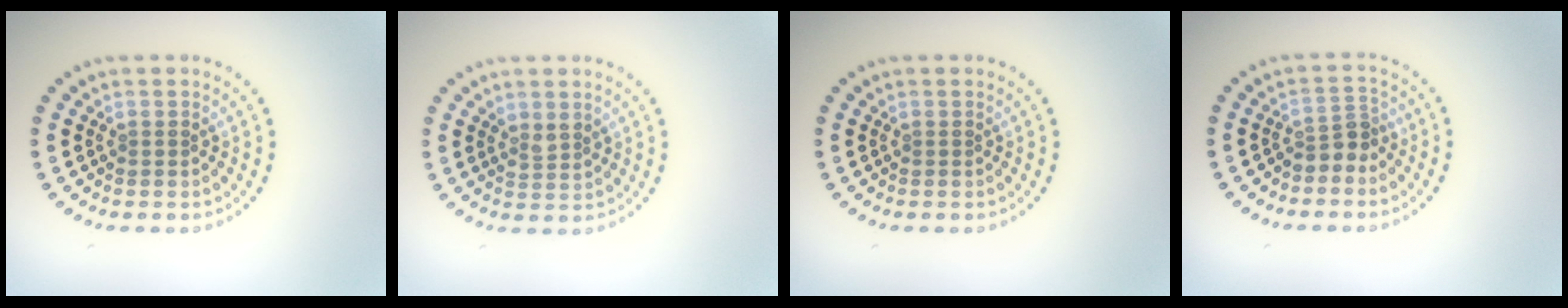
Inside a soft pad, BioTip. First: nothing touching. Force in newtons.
{"total": 1.4, "press": 1.2, "slide": 0.6}
{"total": 0.0}
{"total": 2.2, "press": 1.7, "slide": 1.4}